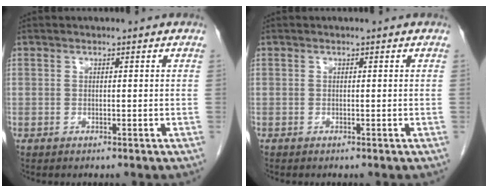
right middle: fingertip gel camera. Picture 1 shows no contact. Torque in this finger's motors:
{"motor_torque": [0.17, -0.06, 0.02, 0.01]}